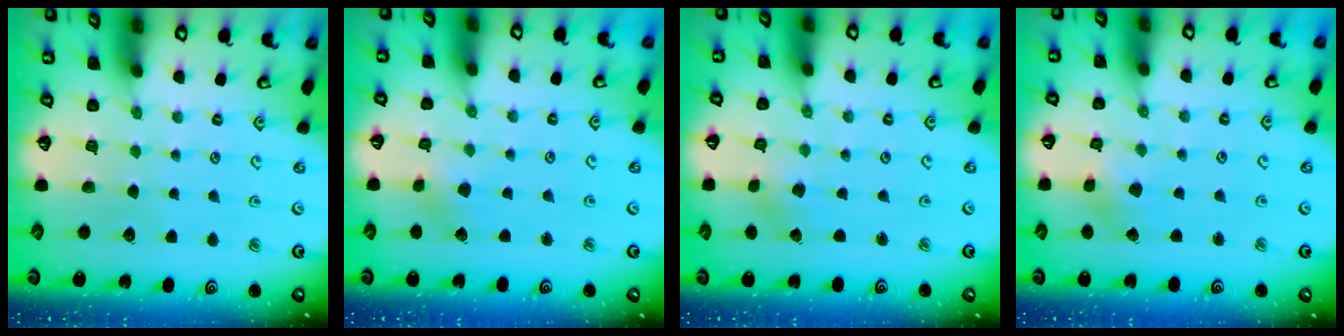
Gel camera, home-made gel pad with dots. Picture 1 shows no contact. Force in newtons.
{"total": 2.7, "press": 2.7, "slide": 0.7}
{"total": 0.0}
{"total": 1.9, "press": 1.9, "slide": 0.2}